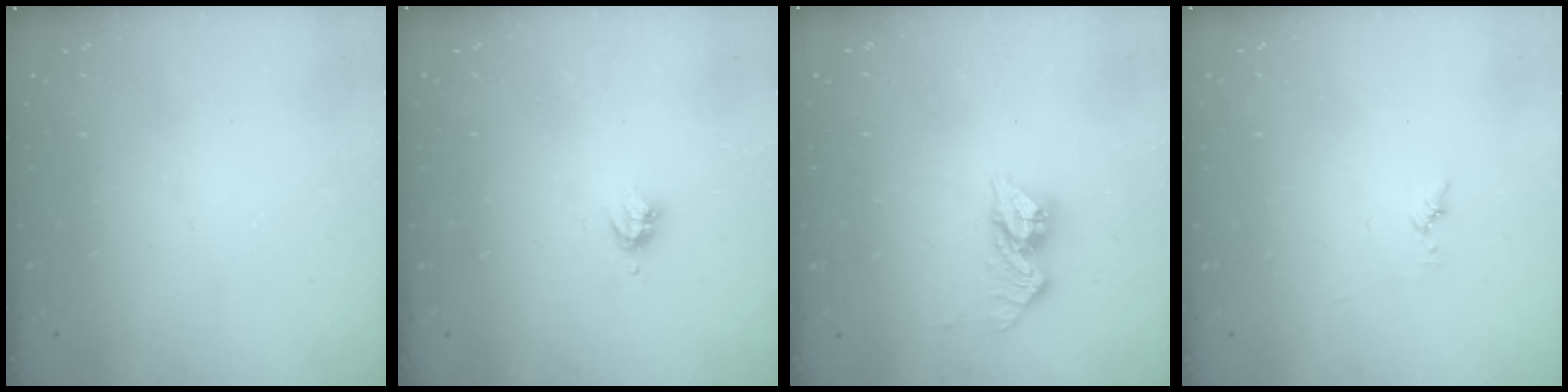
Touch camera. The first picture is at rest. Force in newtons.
{"total": 3.2, "press": 3.2, "slide": 0.3}
{"total": 10.1, "press": 10.1, "slide": 0.7}
{"total": 4.4, "press": 4.4, "slide": 0.4}